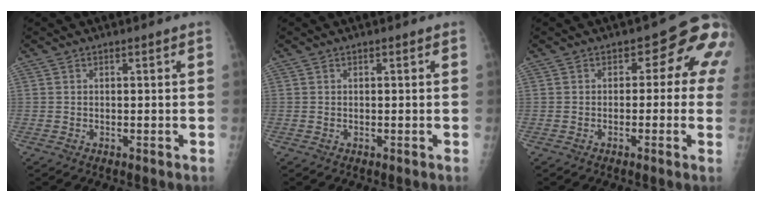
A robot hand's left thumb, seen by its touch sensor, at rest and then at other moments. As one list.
[{"total": 0.0}, {"total": 7.7, "force": [0.7, 4.7, 6.0], "torque": [-0.023, 0.013, -0.007]}]